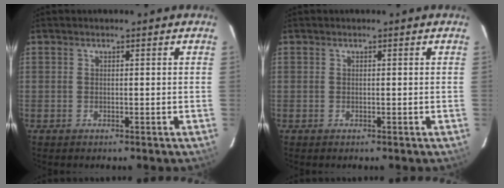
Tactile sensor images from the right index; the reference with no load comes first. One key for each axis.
{"total": 0.0}